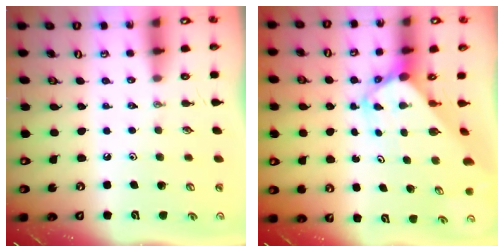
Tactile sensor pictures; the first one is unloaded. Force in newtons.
{"total": 3.0, "press": 2.9, "slide": 0.4}